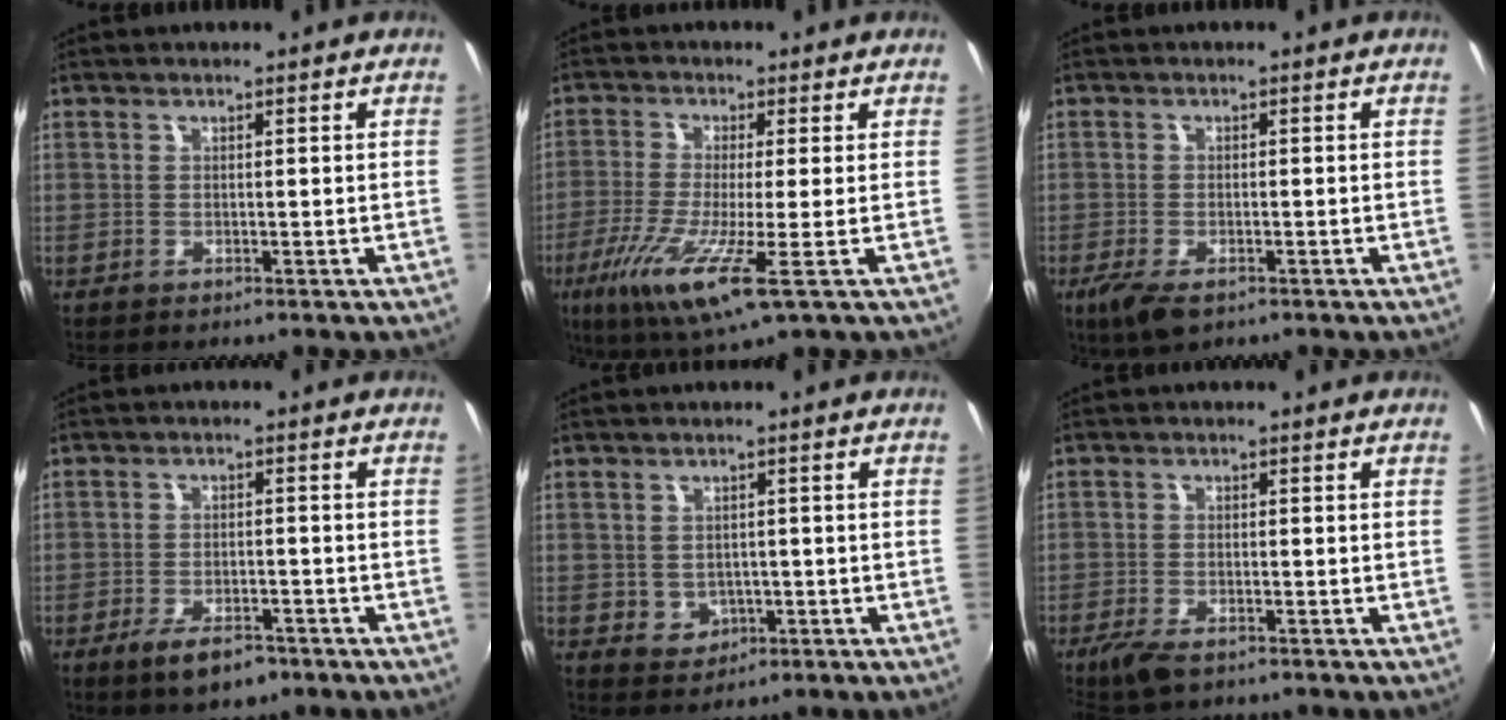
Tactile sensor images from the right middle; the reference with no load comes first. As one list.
[{"total": 11.8, "force": [-4.7, 0.6, 10.9], "torque": [-0.235, -0.037, -0.085]}, {"total": 5.2, "force": [-3.1, 2.1, 3.6], "torque": [-0.084, -0.017, -0.055]}, {"total": 6.8, "force": [-4.5, 2.9, 4.2], "torque": [-0.095, -0.010, -0.071]}, {"total": 3.9, "force": [-0.7, 3.6, 1.4], "torque": [-0.032, 0.005, 0.002]}, {"total": 5.1, "force": [-3.8, 1.7, 2.9], "torque": [-0.077, -0.014, -0.072]}]